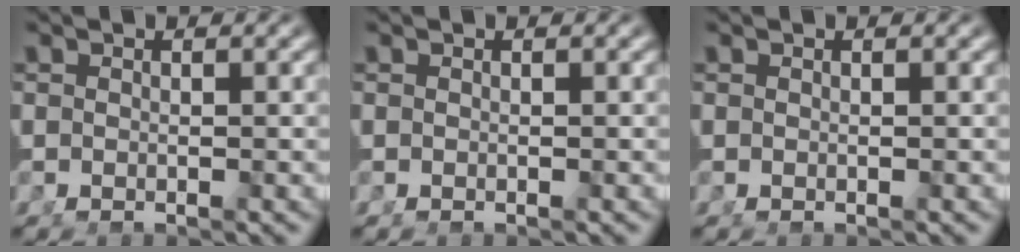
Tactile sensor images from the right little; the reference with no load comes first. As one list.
[{"total": 0.0}, {"total": 0.0}]